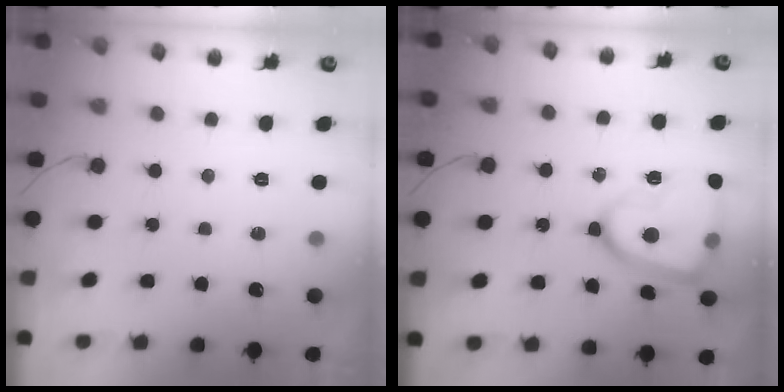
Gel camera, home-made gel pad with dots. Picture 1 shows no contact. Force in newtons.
{"total": 17.2, "press": 17.2, "slide": 1.5}